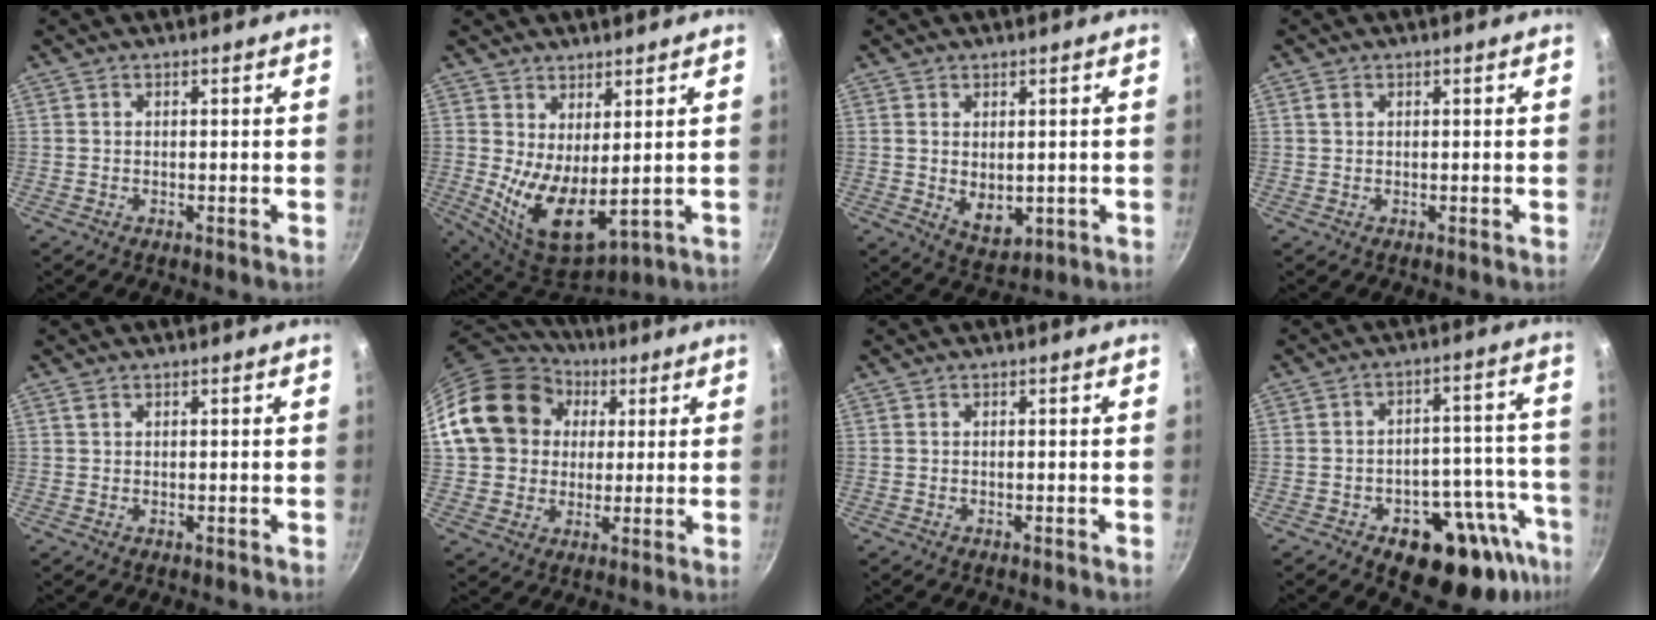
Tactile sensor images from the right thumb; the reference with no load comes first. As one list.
[{"total": 10.7, "force": [1.9, 5.0, 9.3], "torque": [-0.145, -0.039, 0.047]}, {"total": 5.7, "force": [0.2, 3.7, 4.3], "torque": [-0.057, -0.017, 0.015]}, {"total": 1.0, "force": [0.4, 0.8, 0.6], "torque": [-0.010, 0.001, 0.007]}, {"total": 0.8, "force": [0.4, 0.4, 0.4], "torque": [-0.005, 0.000, 0.007]}, {"total": 18.8, "force": [4.3, 15.8, 9.2], "torque": [-0.146, 0.027, 0.075]}, {"total": 0.0}, {"total": 18.4, "force": [-9.6, 10.1, 12.0], "torque": [-0.091, 0.047, -0.128]}]